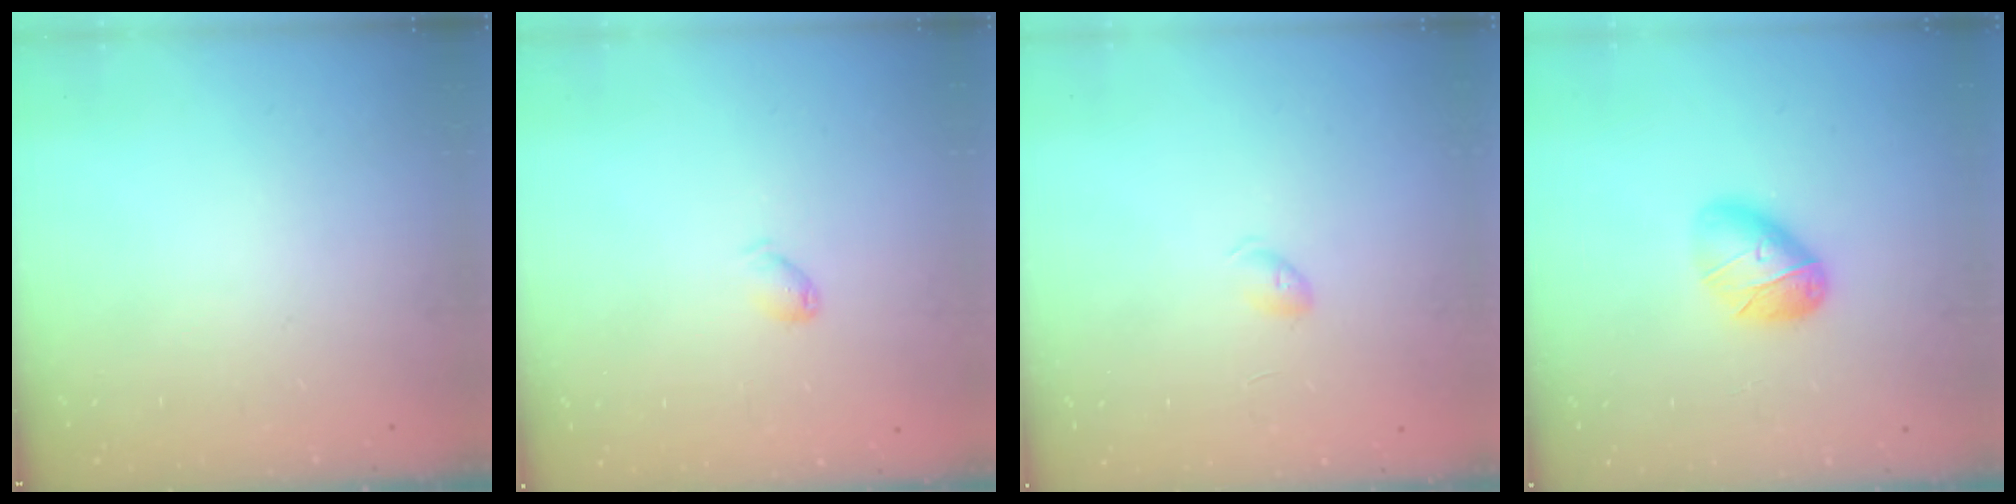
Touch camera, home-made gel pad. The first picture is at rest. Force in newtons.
{"total": 3.2, "press": 3.1, "slide": 0.4}
{"total": 4.0, "press": 4.0, "slide": 0.6}
{"total": 10.2, "press": 10.2, "slide": 0.2}